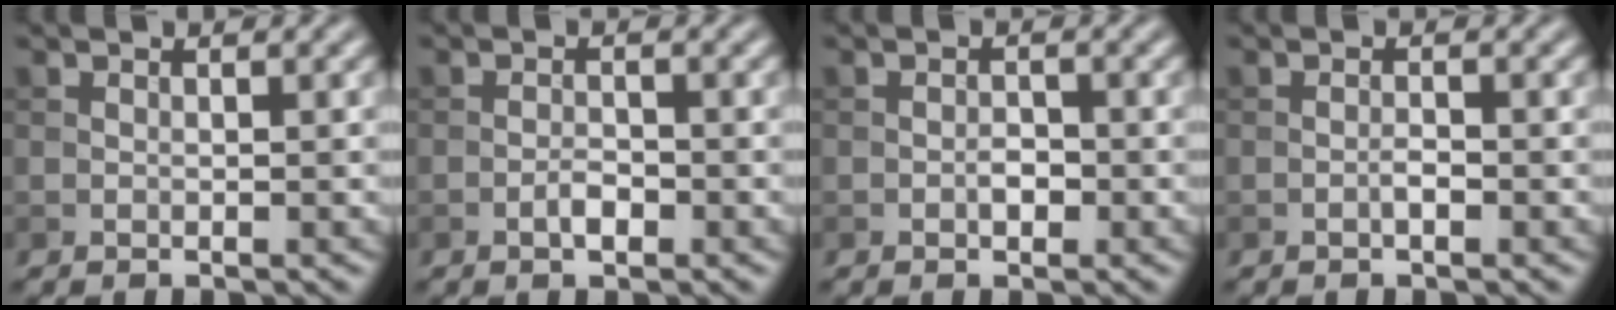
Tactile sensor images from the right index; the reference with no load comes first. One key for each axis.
{"total": 1.5, "fx": -0.8, "fy": 0.6, "fz": 1.1, "tx": -0.021, "ty": 0.002, "tz": -0.016}
{"total": 1.2, "fx": -0.4, "fy": 0.7, "fz": 0.8, "tx": -0.013, "ty": 0.002, "tz": -0.009}
{"total": 0.9, "fx": -0.5, "fy": 0.2, "fz": 0.8, "tx": -0.014, "ty": 0.002, "tz": -0.009}